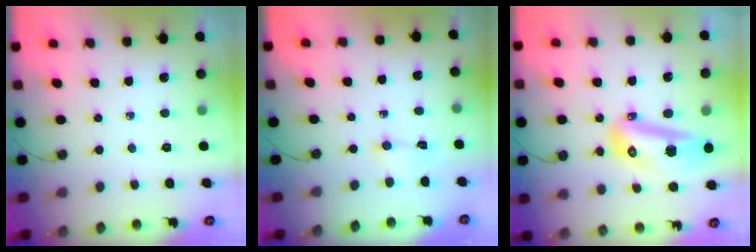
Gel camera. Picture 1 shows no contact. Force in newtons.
{"total": 1.6, "press": 1.4, "slide": 0.7}
{"total": 14.0, "press": 13.9, "slide": 1.8}